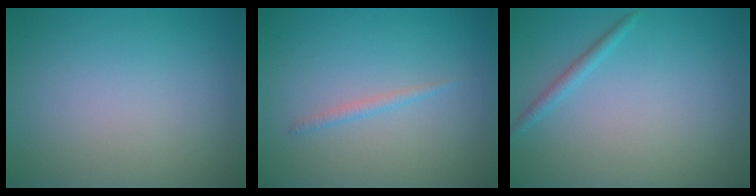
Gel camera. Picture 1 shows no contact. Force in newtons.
{"total": 0.9, "press": 0.9, "slide": 0.1}
{"total": 1.1, "press": 1.1, "slide": 0.0}